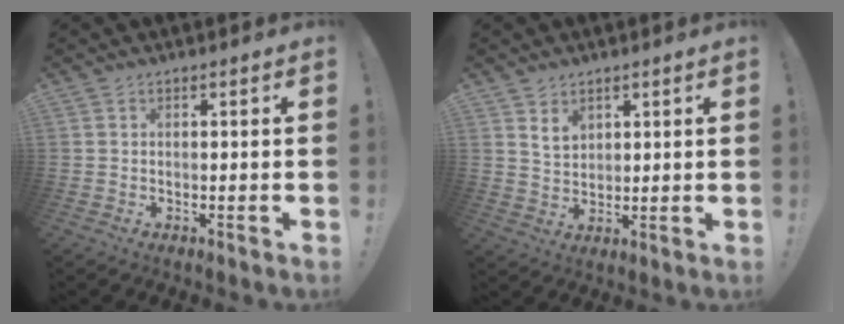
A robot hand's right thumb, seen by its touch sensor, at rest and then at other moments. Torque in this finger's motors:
{"motor_torque": [0.04, 0.15, -0.06, -0.03, 0.01]}